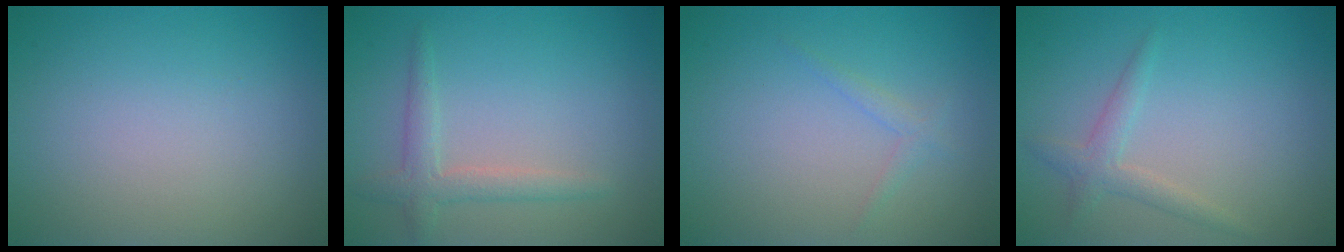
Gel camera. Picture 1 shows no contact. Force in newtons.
{"total": 2.3, "press": 2.2, "slide": 0.1}
{"total": 1.0, "press": 1.0, "slide": 0.1}
{"total": 1.7, "press": 1.7, "slide": 0.0}